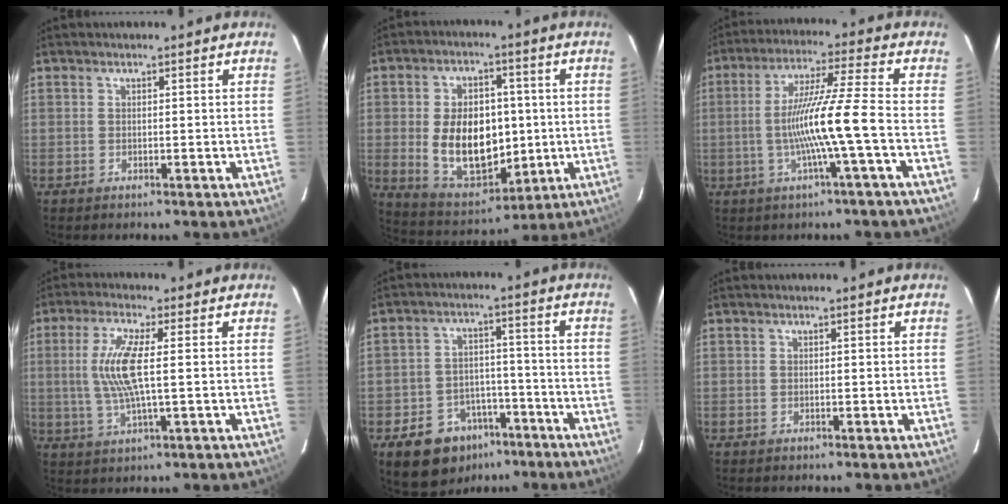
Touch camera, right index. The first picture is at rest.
{"total": 16.1, "force": [-0.6, 10.7, 12.0], "torque": [-0.235, 0.003, 0.016]}
{"total": 11.6, "force": [-3.1, -1.9, 11.0], "torque": [-0.201, -0.003, -0.052]}
{"total": 9.0, "force": [0.6, 1.4, 8.9], "torque": [-0.179, -0.001, 0.016]}
{"total": 12.5, "force": [-7.6, 8.8, 4.4], "torque": [-0.104, 0.026, -0.095]}
{"total": 0.0}